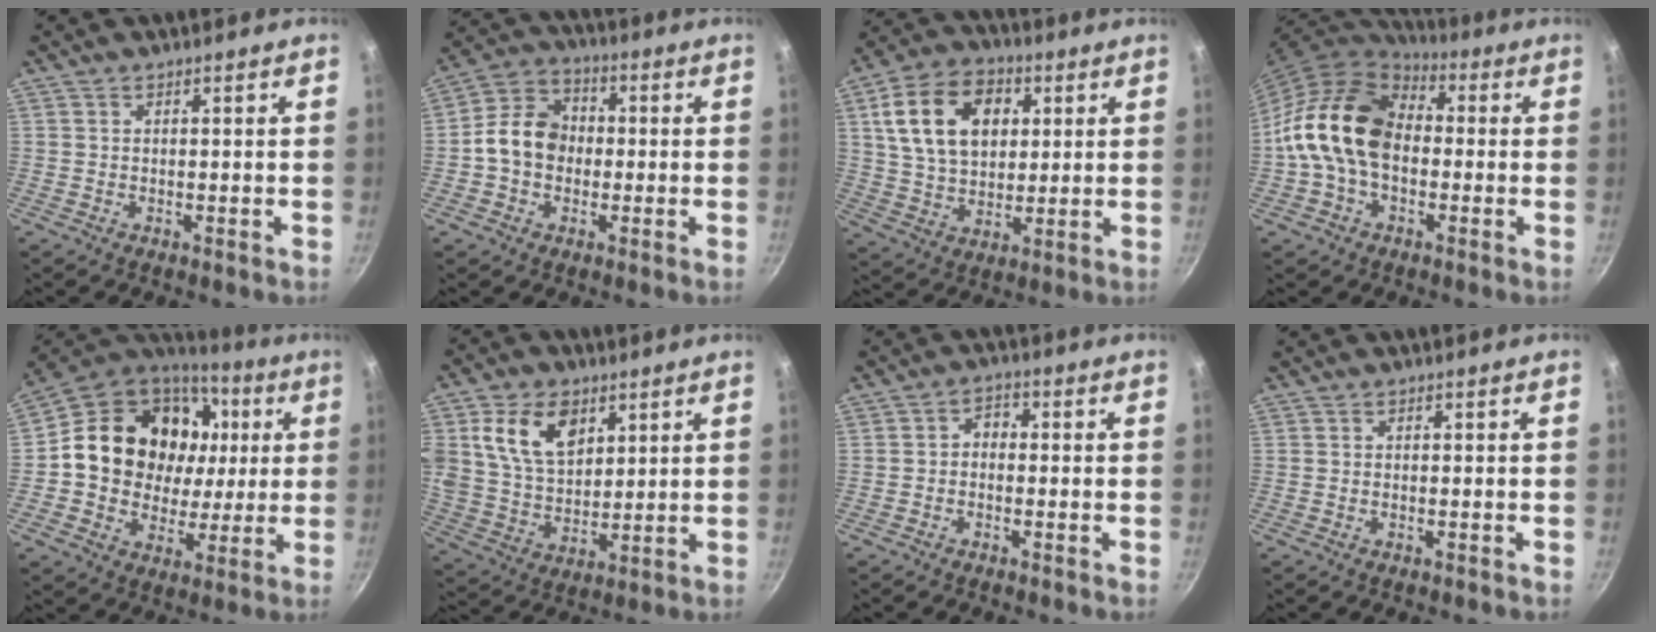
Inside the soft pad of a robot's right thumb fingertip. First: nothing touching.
{"total": 5.8, "force": [-0.6, 4.3, 3.8], "torque": [-0.055, 0.023, -0.021]}
{"total": 16.8, "force": [4.6, 11.6, 11.2], "torque": [-0.171, 0.003, 0.076]}
{"total": 16.9, "force": [-0.7, 11.8, 12.1], "torque": [-0.192, 0.041, -0.030]}
{"total": 22.9, "force": [4.1, 18.7, 12.6], "torque": [-0.199, 0.021, 0.071]}
{"total": 13.5, "force": [5.3, 9.0, 8.5], "torque": [-0.134, -0.020, 0.101]}
{"total": 2.7, "force": [-0.7, 2.0, 1.7], "torque": [-0.023, 0.016, -0.019]}
{"total": 0.0}